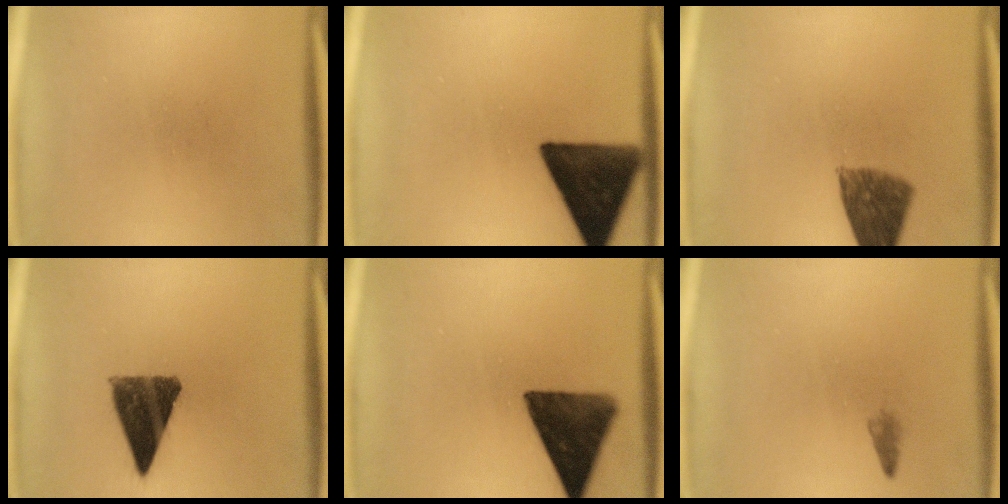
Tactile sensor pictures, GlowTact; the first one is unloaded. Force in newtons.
{"total": 14.9}
{"total": 8.3}
{"total": 10.7}
{"total": 12.5}
{"total": 0.9}